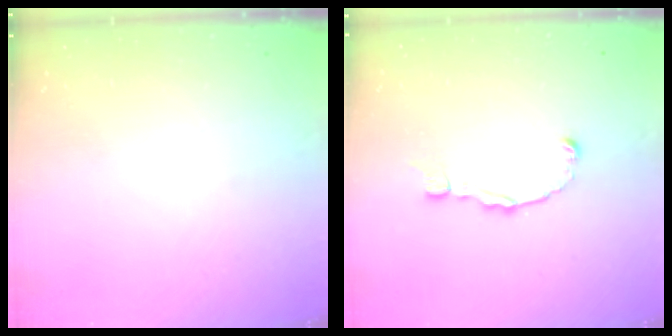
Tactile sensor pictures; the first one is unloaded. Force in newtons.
{"total": 2.5, "press": 2.5, "slide": 0.2}